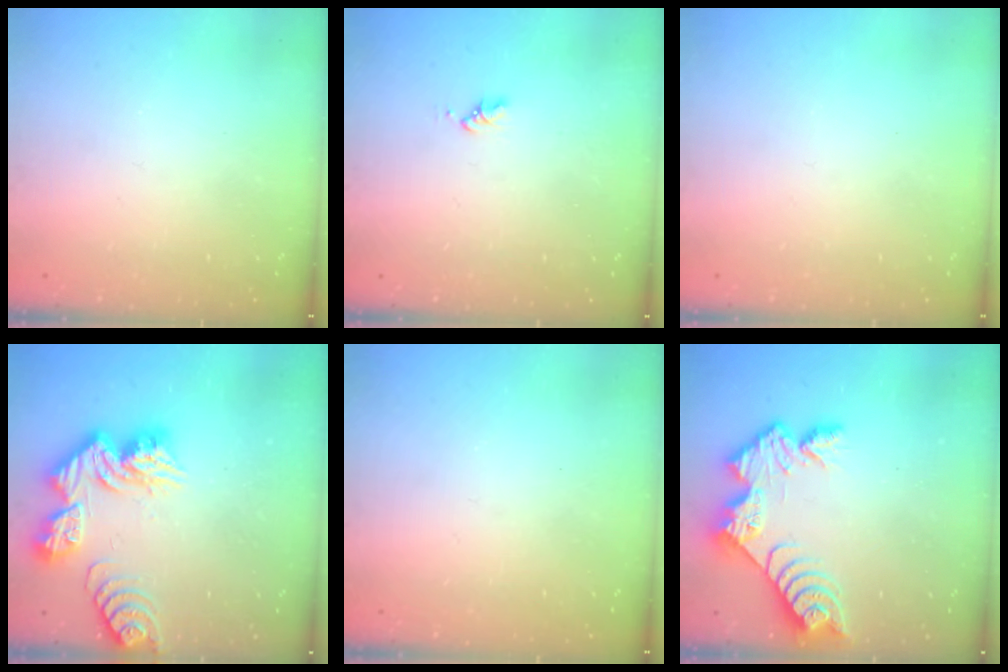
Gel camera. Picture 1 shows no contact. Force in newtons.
{"total": 1.7, "press": 1.7, "slide": 0.3}
{"total": 0.0}
{"total": 14.3, "press": 14.3, "slide": 1.5}
{"total": 0.0}
{"total": 11.3, "press": 11.3, "slide": 0.4}